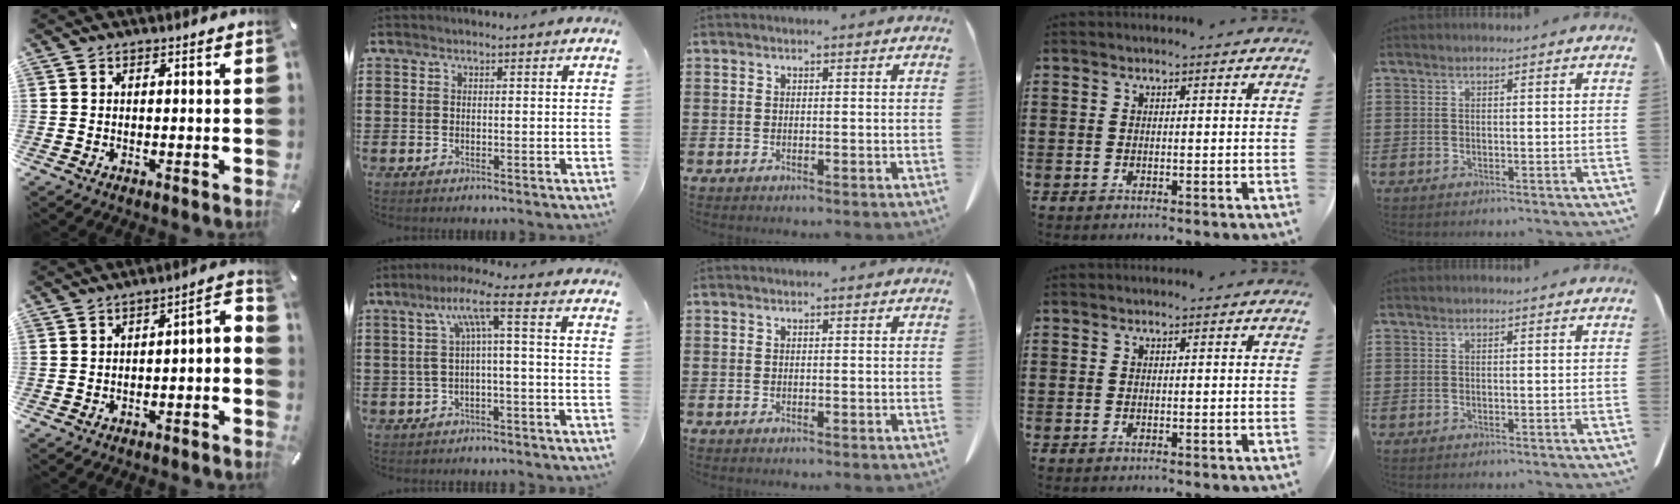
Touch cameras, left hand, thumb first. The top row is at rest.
{"thumb": {"total": 4.5, "force": [-3.2, 1.5, 2.8], "torque": [-0.045, 0.014, -0.060]}, "index": {"total": 6.2, "force": [0.0, 0.5, 6.2], "torque": [-0.124, 0.006, -0.011]}}